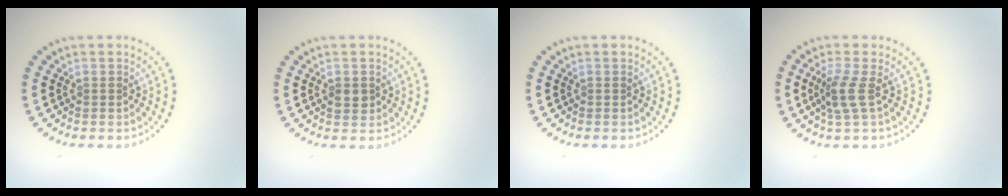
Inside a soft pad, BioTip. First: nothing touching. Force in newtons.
{"total": 1.4, "press": 1.4, "slide": 0.2}
{"total": 0.0}
{"total": 2.4, "press": 1.9, "slide": 1.6}